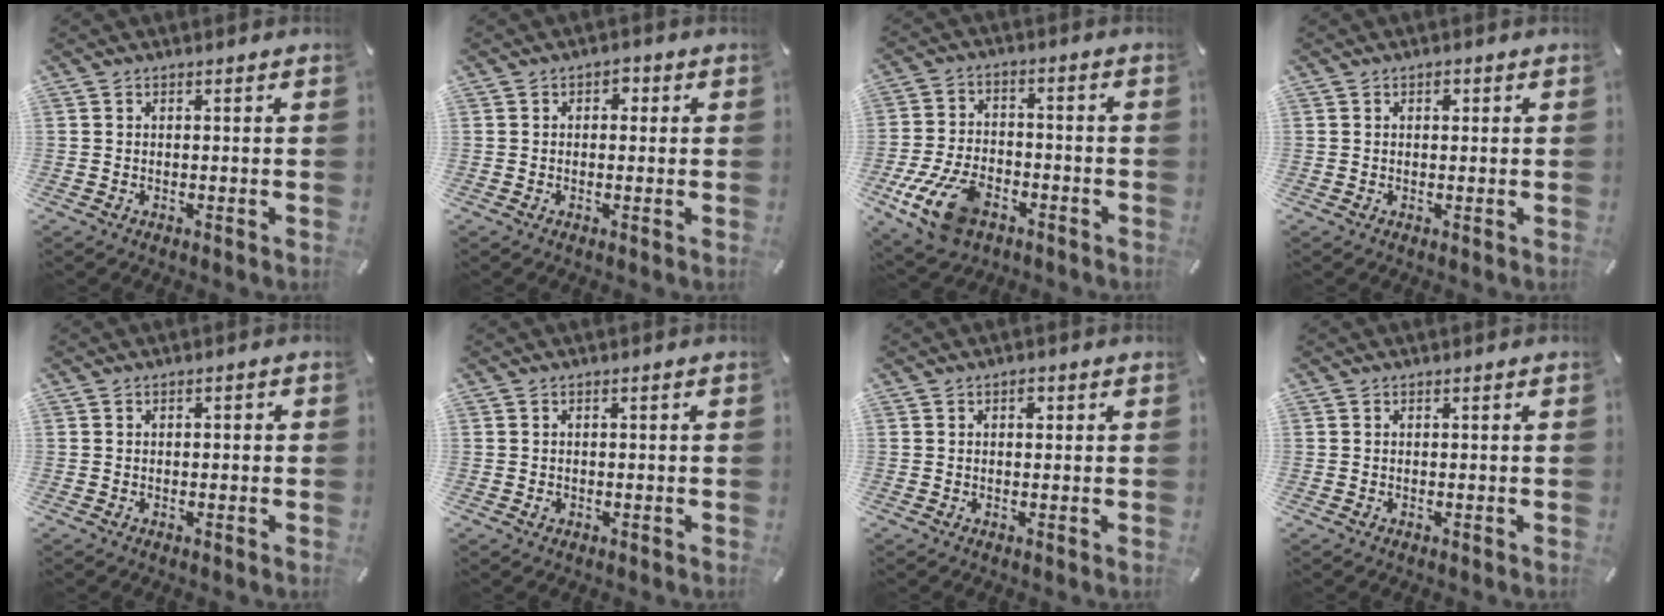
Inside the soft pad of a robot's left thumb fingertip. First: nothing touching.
{"total": 1.9, "force": [-0.2, 1.6, 1.1], "torque": [-0.014, 0.006, -0.009]}
{"total": 13.6, "force": [-6.6, 7.9, 8.8], "torque": [-0.170, 0.028, -0.116]}
{"total": 1.2, "force": [0.3, 0.9, 0.7], "torque": [-0.006, 0.001, 0.004]}
{"total": 1.0, "force": [-0.5, 0.7, 0.6], "torque": [-0.011, 0.004, -0.012]}
{"total": 0.8, "force": [-0.3, 0.6, 0.4], "torque": [-0.007, 0.002, -0.006]}
{"total": 1.4, "force": [0.4, 1.0, 0.9], "torque": [-0.010, 0.002, 0.004]}
{"total": 0.0}